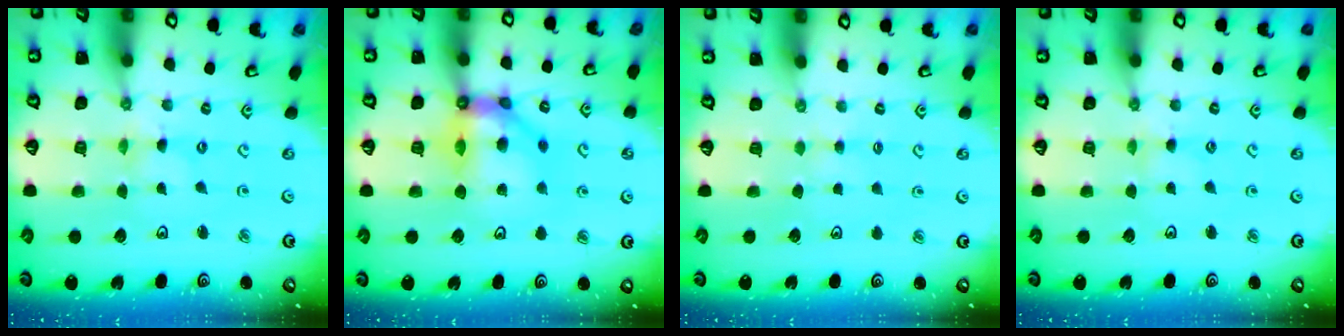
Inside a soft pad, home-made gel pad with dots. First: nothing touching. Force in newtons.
{"total": 10.9, "press": 10.7, "slide": 1.9}
{"total": 2.4, "press": 2.4, "slide": 0.4}
{"total": 2.3, "press": 2.3, "slide": 0.4}